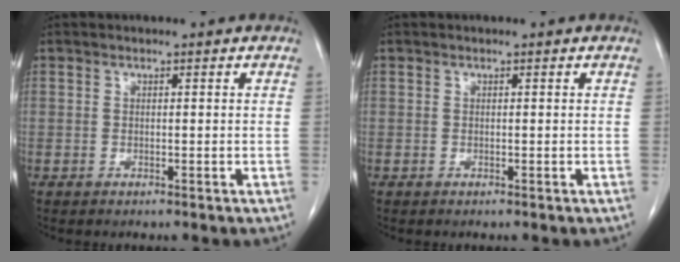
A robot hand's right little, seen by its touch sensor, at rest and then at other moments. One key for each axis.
{"total": 0.0}